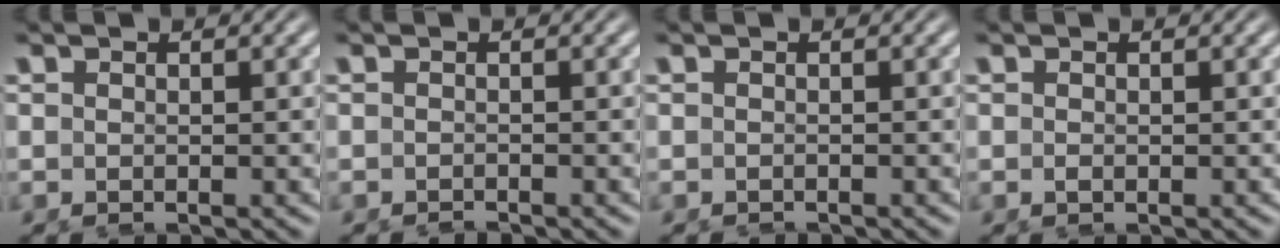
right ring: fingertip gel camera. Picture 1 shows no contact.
{"total": 0.8, "force": [-0.7, -0.2, -0.2], "torque": [0.003, 0.000, -0.016]}
{"total": 0.7, "force": [-0.7, -0.1, -0.1], "torque": [-0.001, 0.000, -0.013]}
{"total": 0.0}